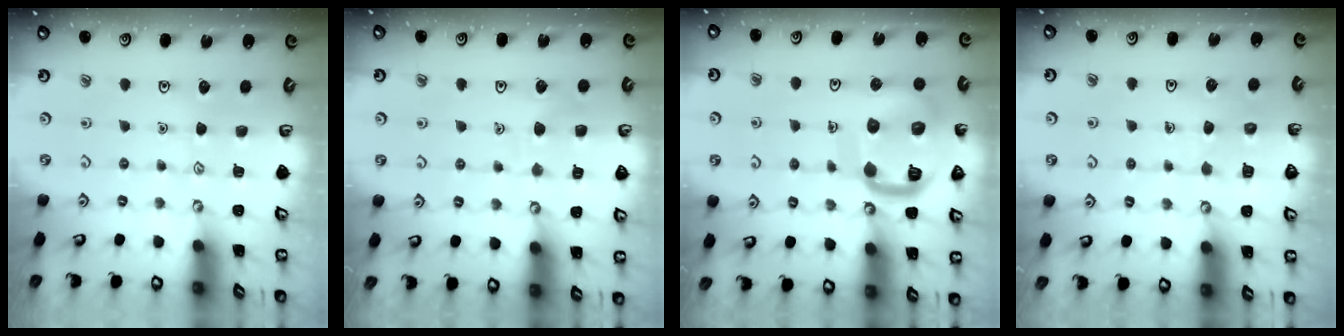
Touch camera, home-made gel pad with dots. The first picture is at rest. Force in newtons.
{"total": 6.4, "press": 6.3, "slide": 0.7}
{"total": 18.2, "press": 18.1, "slide": 2.0}
{"total": 5.9, "press": 5.9, "slide": 0.6}